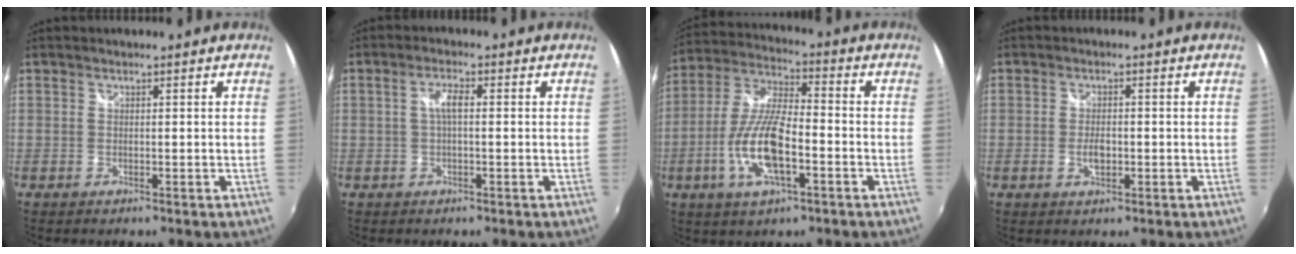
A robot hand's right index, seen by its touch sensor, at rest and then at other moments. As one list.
[{"total": 2.8, "force": [0.1, 0.8, 2.7], "torque": [-0.053, 0.006, 0.001]}, {"total": 13.6, "force": [-4.6, 4.3, 12.1], "torque": [-0.256, -0.006, -0.088]}, {"total": 2.9, "force": [-0.7, 1.6, 2.3], "torque": [-0.041, -0.003, -0.013]}]